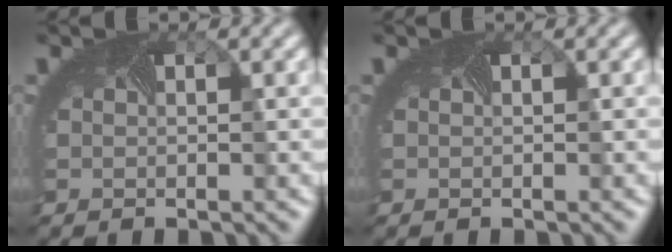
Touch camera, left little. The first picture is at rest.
{"total": 0.0}